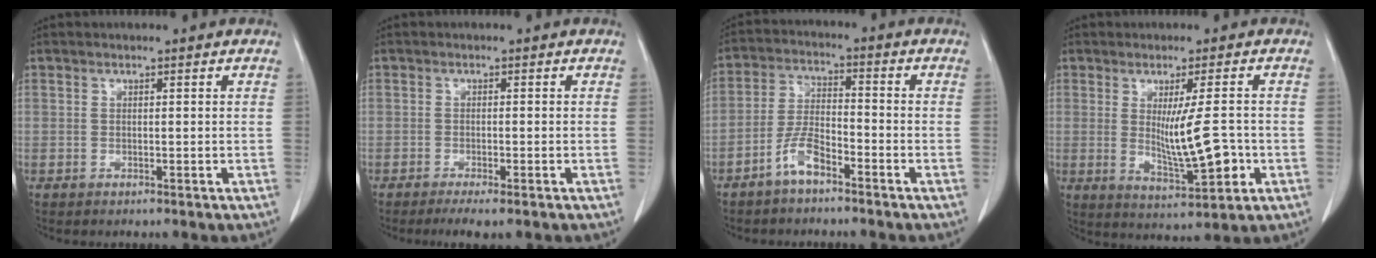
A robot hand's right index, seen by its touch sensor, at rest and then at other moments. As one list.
[{"total": 3.6, "force": [-2.5, 0.4, 2.5], "torque": [-0.038, -0.010, -0.037]}, {"total": 5.8, "force": [-4.0, 1.5, 3.9], "torque": [-0.089, 0.006, -0.080]}, {"total": 8.9, "force": [-0.9, 1.1, 8.8], "torque": [-0.144, -0.021, -0.006]}]